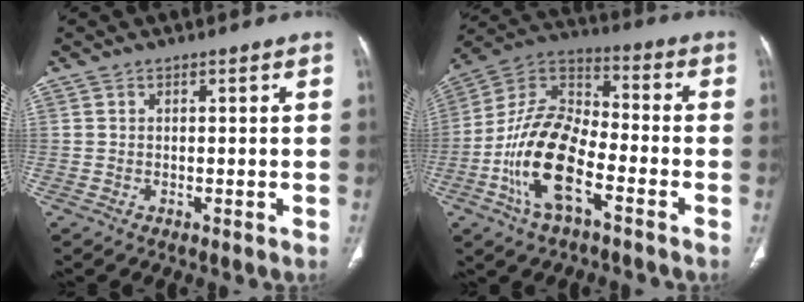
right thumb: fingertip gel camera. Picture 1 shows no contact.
{"total": 16.7, "force": [-6.3, 7.9, 13.3], "torque": [-0.248, 0.045, -0.121]}